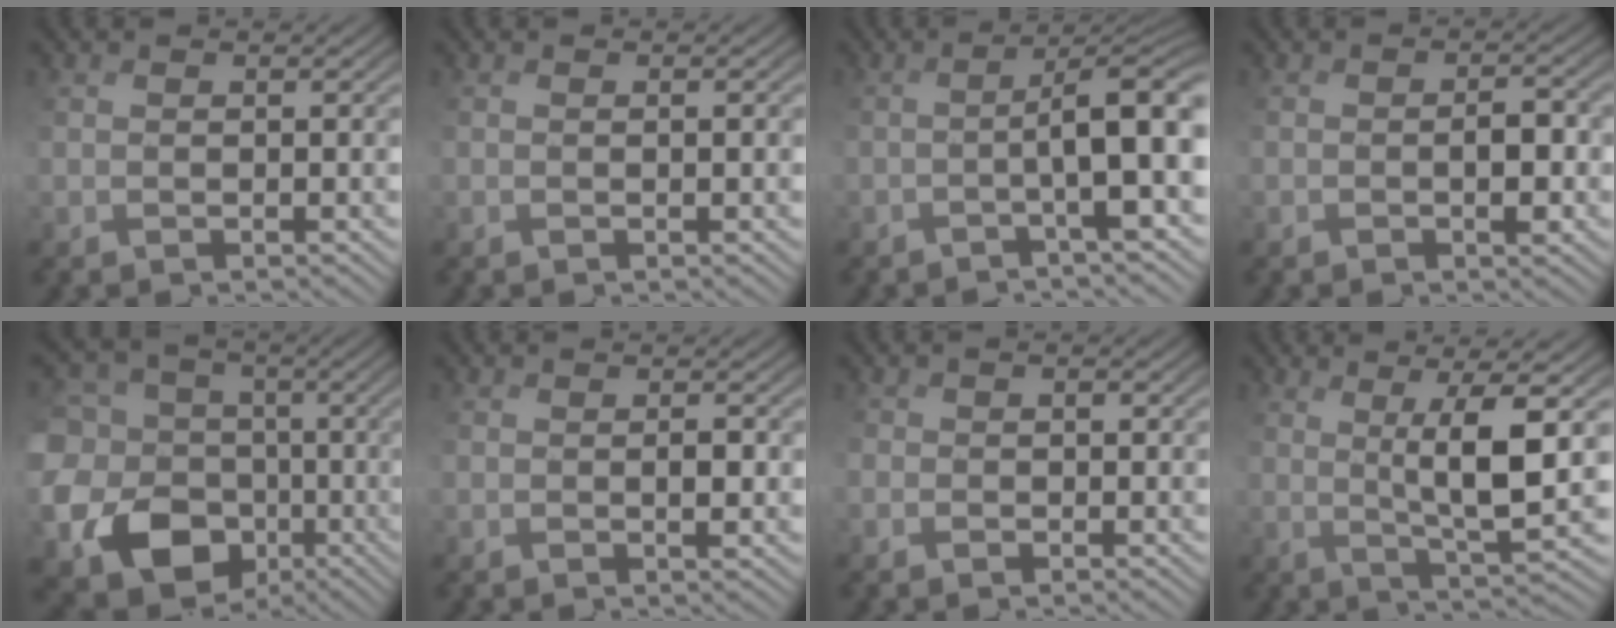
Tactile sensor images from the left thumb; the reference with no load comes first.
{"total": 0.8, "force": [0.2, 0.0, 0.8], "torque": [-0.012, -0.001, 0.009]}
{"total": 7.1, "force": [-1.8, 0.5, 6.8], "torque": [-0.089, 0.018, -0.032]}
{"total": 3.5, "force": [-1.0, 1.9, 2.8], "torque": [-0.033, 0.006, -0.008]}
{"total": 17.4, "force": [-4.0, 15.1, 7.8], "torque": [-0.219, -0.030, -0.077]}
{"total": 2.0, "force": [0.0, 0.9, 1.8], "torque": [-0.034, -0.001, 0.004]}
{"total": 1.8, "force": [-0.6, 1.5, 0.8], "torque": [-0.019, 0.003, -0.012]}
{"total": 7.1, "force": [2.2, 0.4, 6.7], "torque": [-0.116, 0.013, 0.049]}